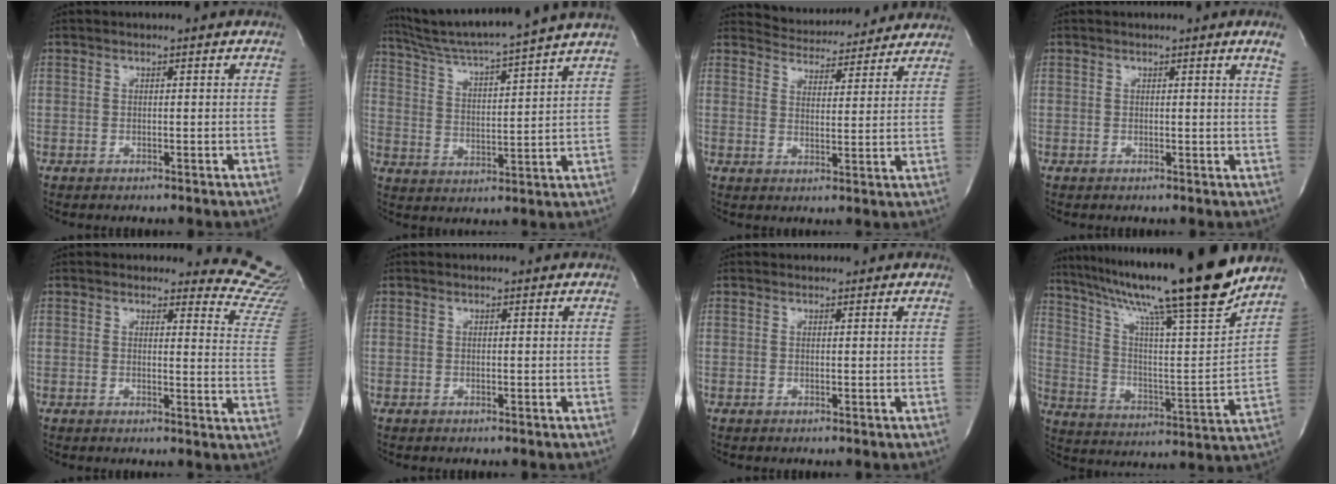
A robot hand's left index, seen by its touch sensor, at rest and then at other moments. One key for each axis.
{"total": 17.6, "fx": 15.8, "fy": -2.2, "fz": 7.3, "tx": -0.131, "ty": -0.020, "tz": 0.237}
{"total": 12.0, "fx": 11.6, "fy": 2.9, "fz": 1.4, "tx": -0.012, "ty": 0.007, "tz": 0.145}
{"total": 2.3, "fx": 1.8, "fy": -0.7, "fz": 1.3, "tx": -0.025, "ty": -0.014, "tz": 0.012}
{"total": 11.1, "fx": 11.0, "fy": 1.5, "fz": -0.1, "tx": 0.040, "ty": -0.121, "tz": 0.073}
{"total": 0.5, "fx": 0.5, "fy": 0.1, "fz": 0.0, "tx": -0.009, "ty": -0.001, "tz": 0.000}
{"total": 1.4, "fx": 1.3, "fy": 0.6, "fz": 0.0, "tx": -0.008, "ty": 0.010, "tz": 0.014}
{"total": 24.6, "fx": 19.8, "fy": -0.3, "fz": 14.6, "tx": -0.250, "ty": -0.026, "tz": 0.307}